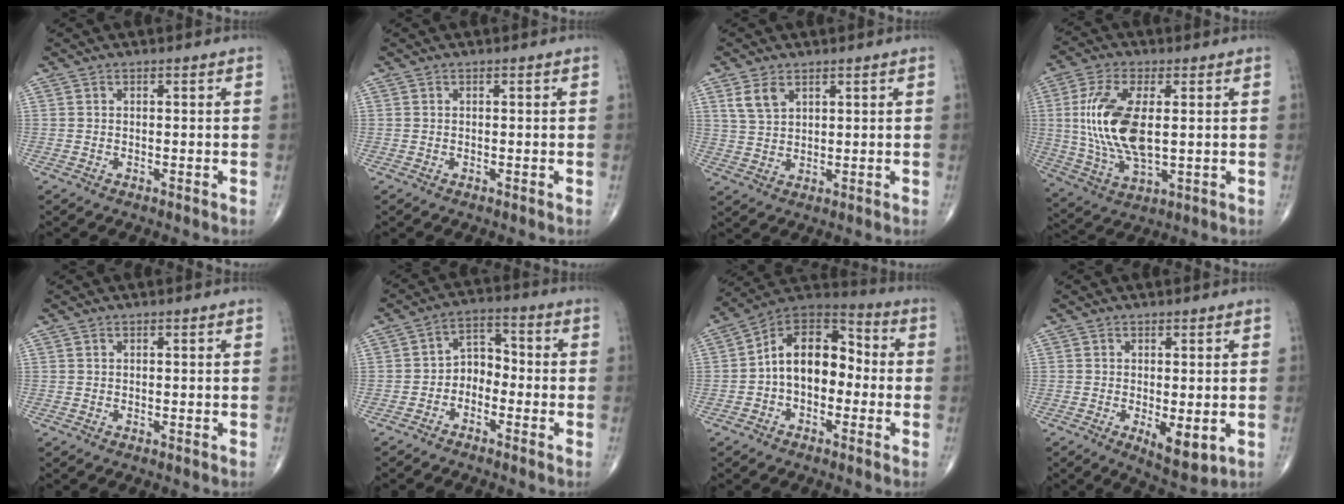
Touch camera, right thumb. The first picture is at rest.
{"total": 0.0}
{"total": 4.4, "force": [2.5, 2.6, 2.6], "torque": [-0.047, -0.007, 0.055]}
{"total": 15.5, "force": [1.6, 7.2, 13.7], "torque": [-0.285, -0.010, 0.037]}
{"total": 0.0}
{"total": 5.6, "force": [-2.1, 4.1, 3.2], "torque": [-0.029, 0.036, -0.051]}
{"total": 13.8, "force": [-1.2, 9.1, 10.3], "torque": [-0.130, 0.047, -0.036]}
{"total": 5.9, "force": [-1.2, 2.4, 5.3], "torque": [-0.075, -0.018, -0.009]}